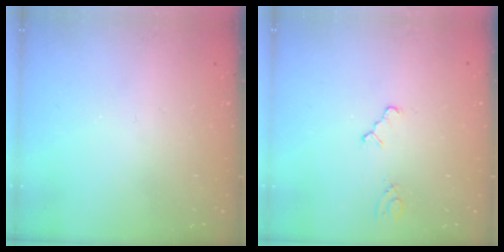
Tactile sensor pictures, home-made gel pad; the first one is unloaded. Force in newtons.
{"total": 2.0, "press": 1.9, "slide": 0.4}